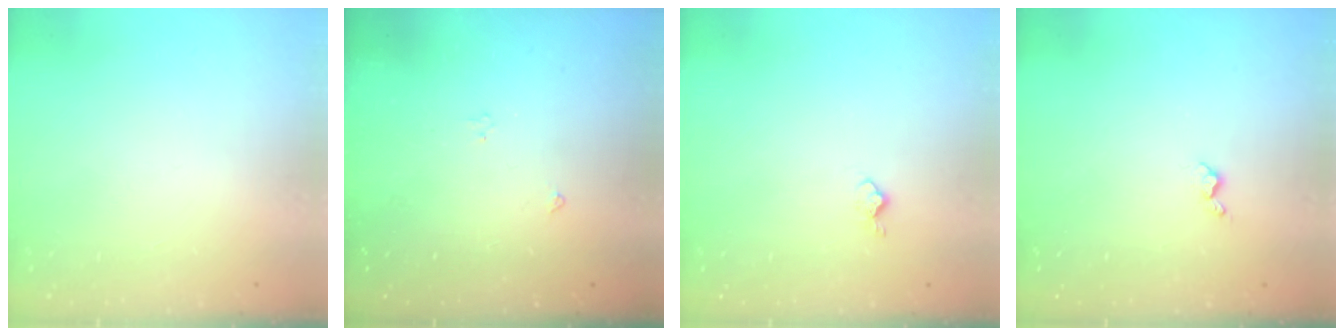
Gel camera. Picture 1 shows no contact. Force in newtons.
{"total": 3.0, "press": 2.9, "slide": 0.5}
{"total": 3.6, "press": 3.5, "slide": 0.4}
{"total": 3.5, "press": 3.5, "slide": 0.6}